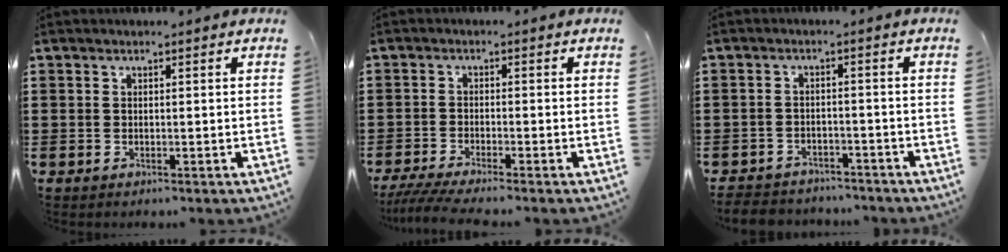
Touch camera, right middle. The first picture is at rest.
{"total": 3.0, "force": [-2.5, -0.1, 1.5], "torque": [-0.042, -0.012, -0.052]}
{"total": 3.2, "force": [-3.1, 0.6, 0.0], "torque": [-0.007, -0.002, -0.066]}